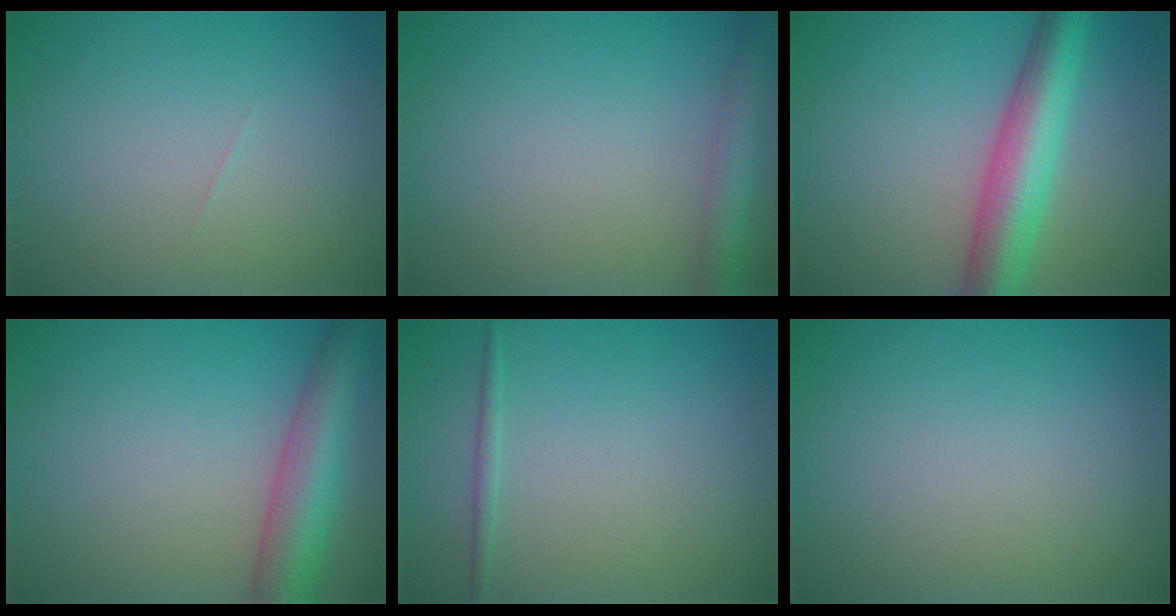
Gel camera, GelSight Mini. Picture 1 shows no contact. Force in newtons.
{"total": 2.8, "press": 2.8, "slide": 0.2}
{"total": 6.5, "press": 6.5, "slide": 0.2}
{"total": 6.2, "press": 6.2, "slide": 0.2}
{"total": 0.8, "press": 0.8, "slide": 0.0}
{"total": 0.0}